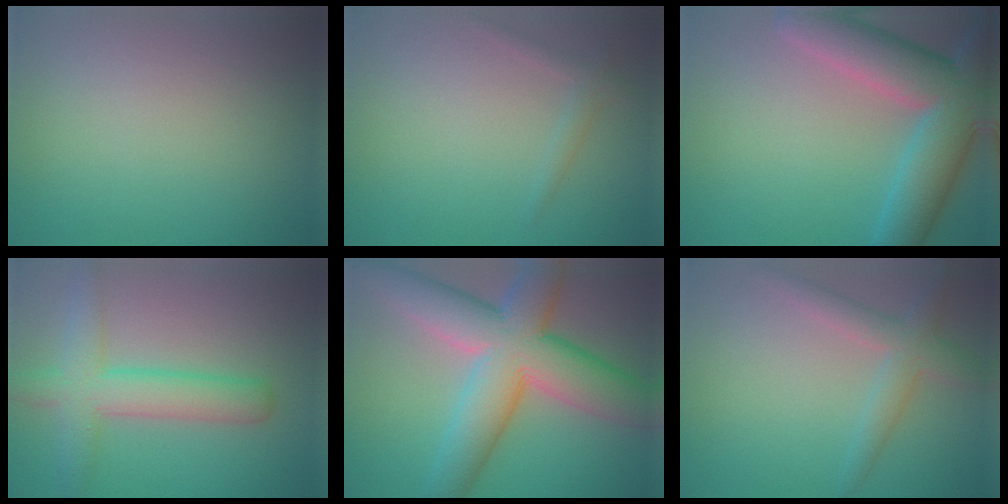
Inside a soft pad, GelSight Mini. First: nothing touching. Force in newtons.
{"total": 1.2, "press": 1.2, "slide": 0.1}
{"total": 10.6, "press": 10.6, "slide": 0.9}
{"total": 4.6, "press": 4.5, "slide": 0.2}
{"total": 11.5, "press": 11.5, "slide": 0.5}
{"total": 3.1, "press": 3.1, "slide": 0.1}